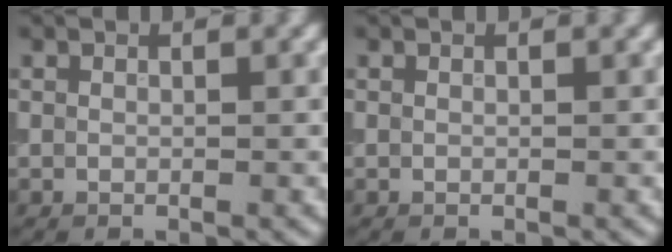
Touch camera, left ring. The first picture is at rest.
{"total": 0.0}